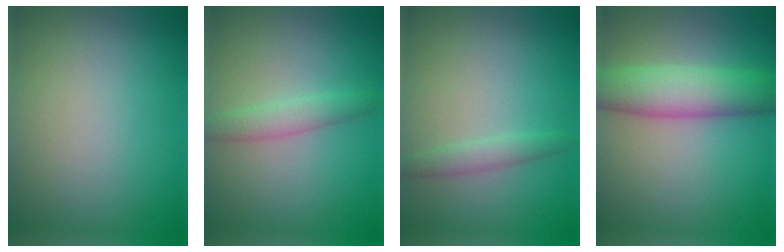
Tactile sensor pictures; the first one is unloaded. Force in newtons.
{"total": 1.9, "press": 1.9, "slide": 0.1}
{"total": 1.6, "press": 1.6, "slide": 0.1}
{"total": 6.2, "press": 6.2, "slide": 0.2}